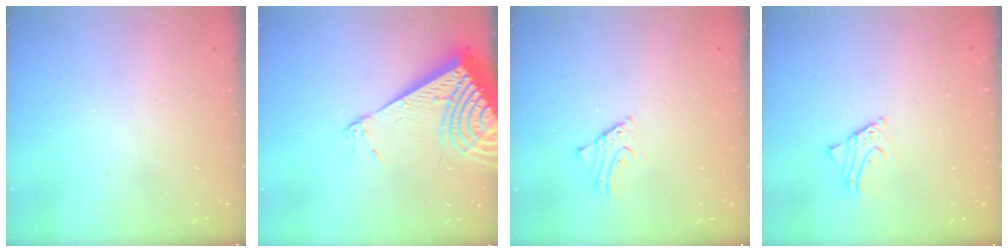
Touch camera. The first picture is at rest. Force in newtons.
{"total": 19.0, "press": 18.8, "slide": 2.5}
{"total": 3.0, "press": 3.0, "slide": 0.3}
{"total": 2.1, "press": 2.1, "slide": 0.1}